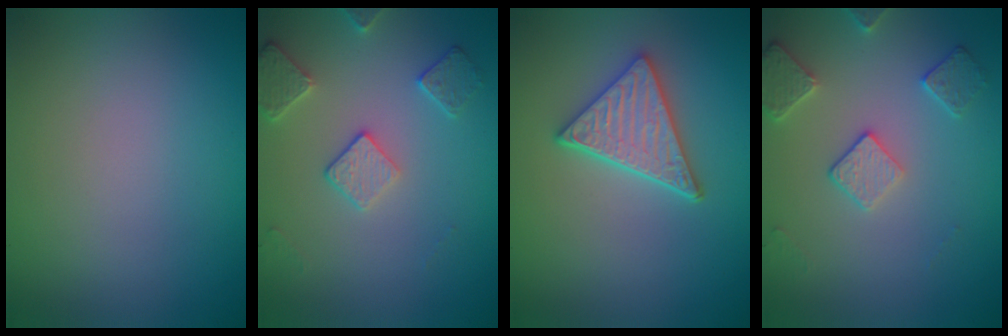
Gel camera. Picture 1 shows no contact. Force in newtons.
{"total": 2.8, "press": 2.7, "slide": 0.6}
{"total": 4.6, "press": 3.7, "slide": 2.7}
{"total": 2.8, "press": 2.7, "slide": 0.6}